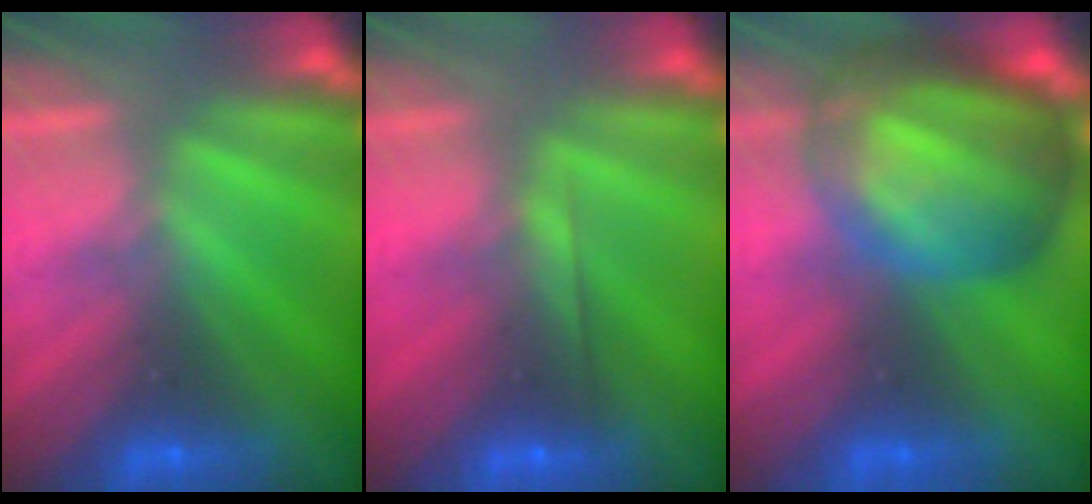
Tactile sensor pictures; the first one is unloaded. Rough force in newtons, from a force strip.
{"total": 1.9}
{"total": 7.7}